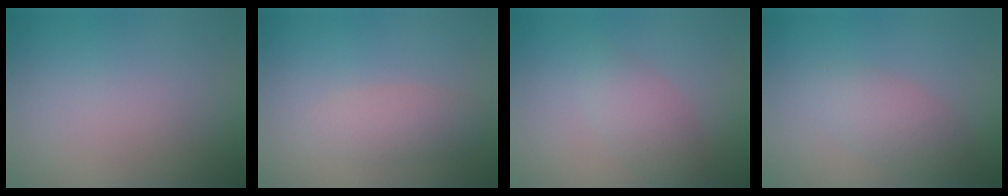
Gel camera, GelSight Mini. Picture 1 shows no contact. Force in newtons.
{"total": 2.1, "press": 2.1, "slide": 0.1}
{"total": 2.4, "press": 2.4, "slide": 0.1}
{"total": 2.8, "press": 2.8, "slide": 0.1}